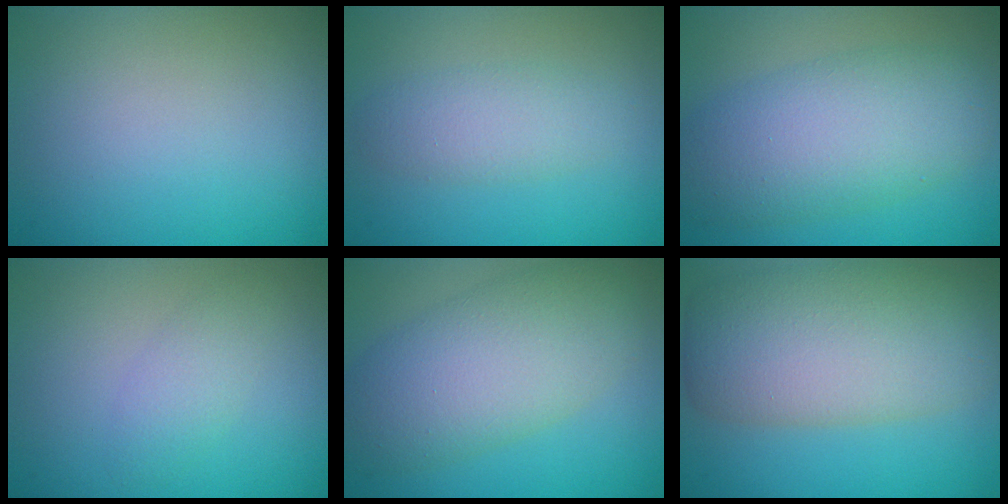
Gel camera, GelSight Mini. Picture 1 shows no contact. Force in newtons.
{"total": 2.7, "press": 2.7, "slide": 0.1}
{"total": 7.3, "press": 7.3, "slide": 0.2}
{"total": 1.8, "press": 1.8, "slide": 0.0}
{"total": 7.3, "press": 7.3, "slide": 0.4}
{"total": 9.1, "press": 9.1, "slide": 0.3}